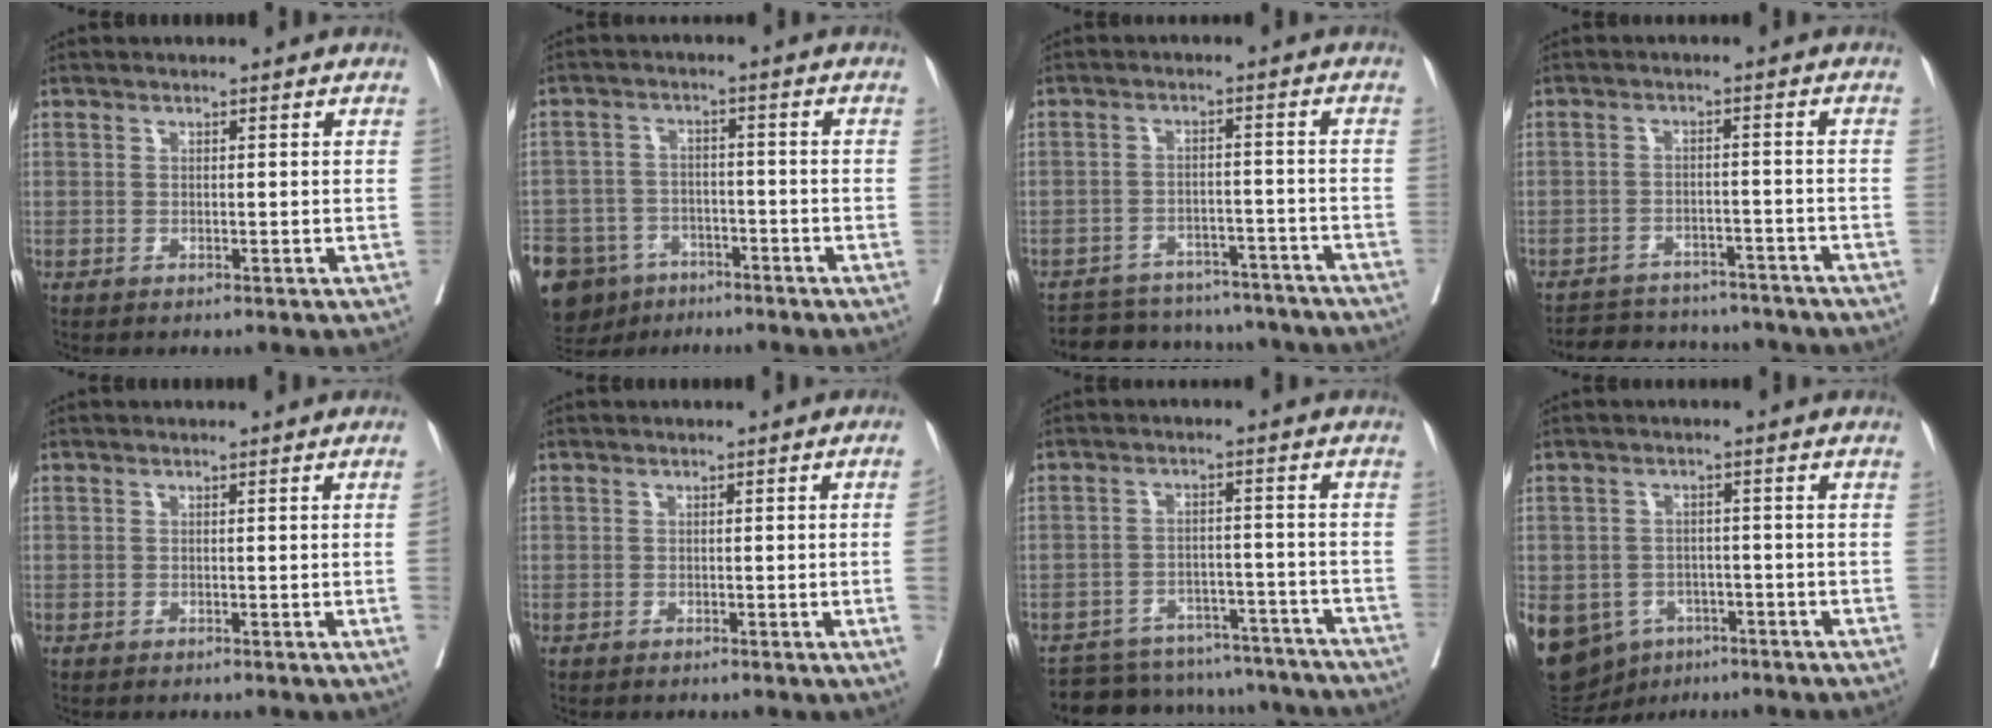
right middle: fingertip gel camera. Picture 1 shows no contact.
{"total": 17.5, "force": [-11.2, 11.7, 6.7], "torque": [-0.197, -0.010, -0.167]}
{"total": 16.5, "force": [-15.0, 5.8, 3.9], "torque": [-0.072, 0.013, -0.185]}
{"total": 14.3, "force": [-12.9, 5.0, 3.8], "torque": [-0.070, 0.014, -0.162]}
{"total": 1.1, "force": [-0.2, -0.2, 1.1], "torque": [-0.018, -0.001, -0.003]}
{"total": 3.5, "force": [-0.7, -0.9, 3.3], "torque": [-0.042, -0.001, -0.007]}
{"total": 17.4, "force": [-16.1, 5.7, 3.2], "torque": [-0.055, 0.019, -0.200]}
{"total": 18.6, "force": [-8.7, 14.7, 7.5], "torque": [-0.226, 0.001, -0.114]}